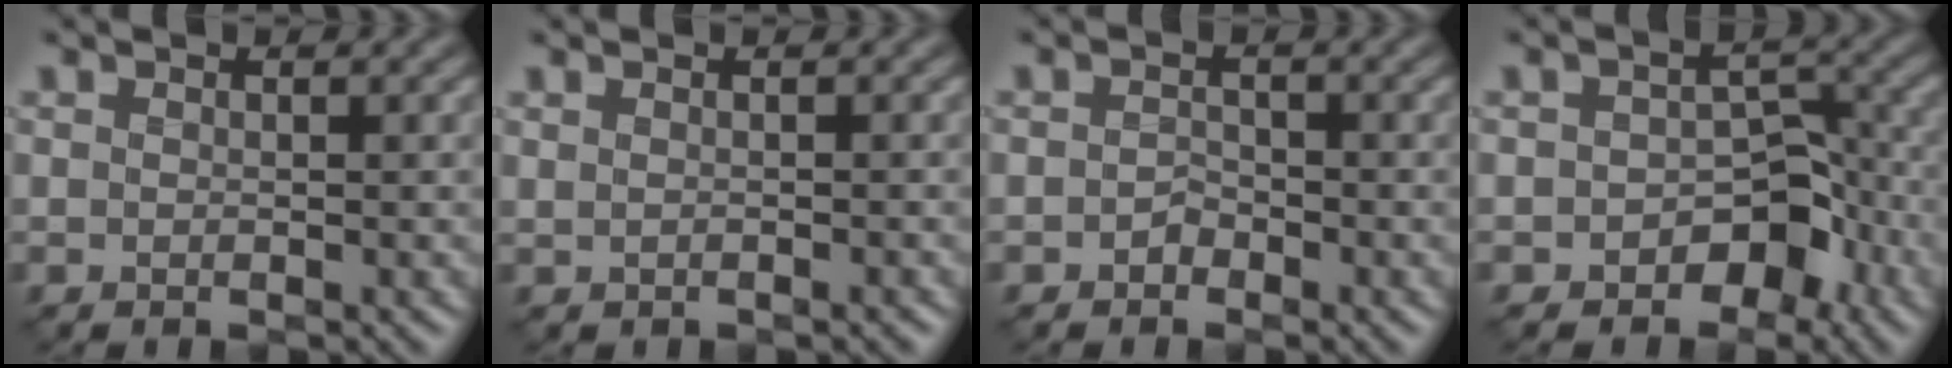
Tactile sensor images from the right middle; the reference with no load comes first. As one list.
[{"total": 0.5, "force": [0.1, 0.3, 0.4], "torque": [-0.007, -0.002, 0.006]}, {"total": 1.4, "force": [-1.0, 0.8, 0.4], "torque": [-0.003, 0.000, -0.026]}, {"total": 5.7, "force": [-3.0, 3.4, 3.5], "torque": [-0.041, -0.005, -0.049]}]